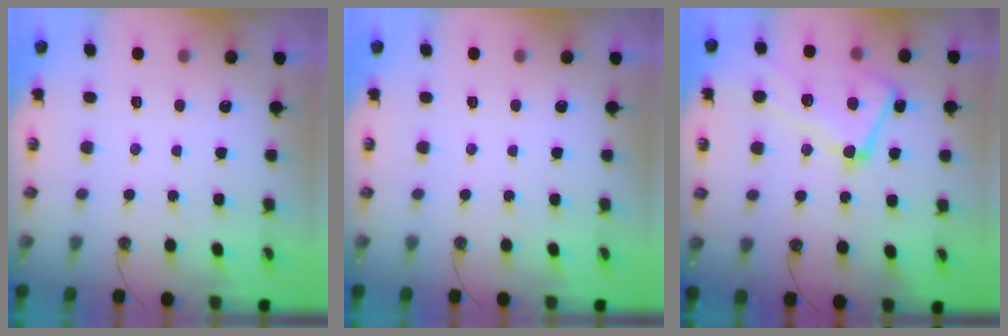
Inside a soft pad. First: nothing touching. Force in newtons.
{"total": 0.0}
{"total": 9.5, "press": 9.3, "slide": 1.7}